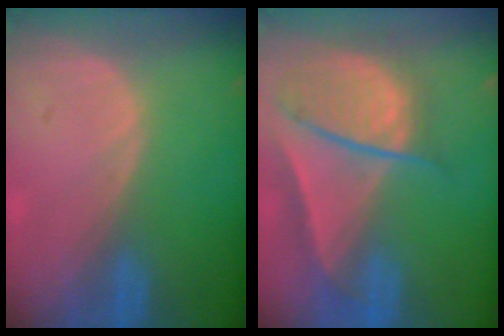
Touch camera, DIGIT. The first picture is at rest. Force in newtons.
{"total": 9.4, "press": 8.0, "slide": 4.8}